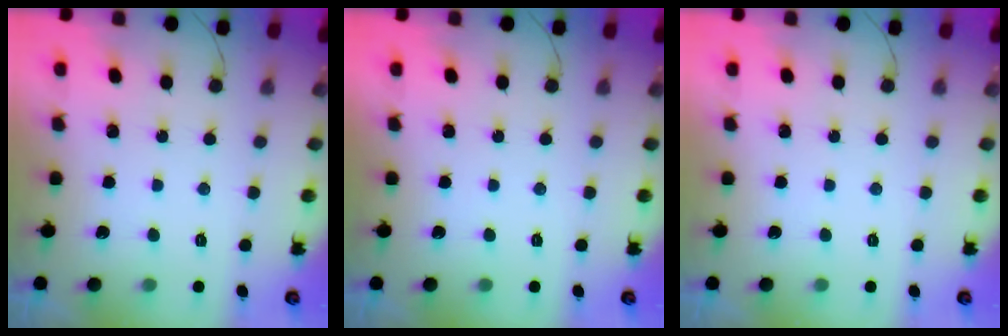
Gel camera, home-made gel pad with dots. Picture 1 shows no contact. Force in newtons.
{"total": 0.0}
{"total": 0.0}